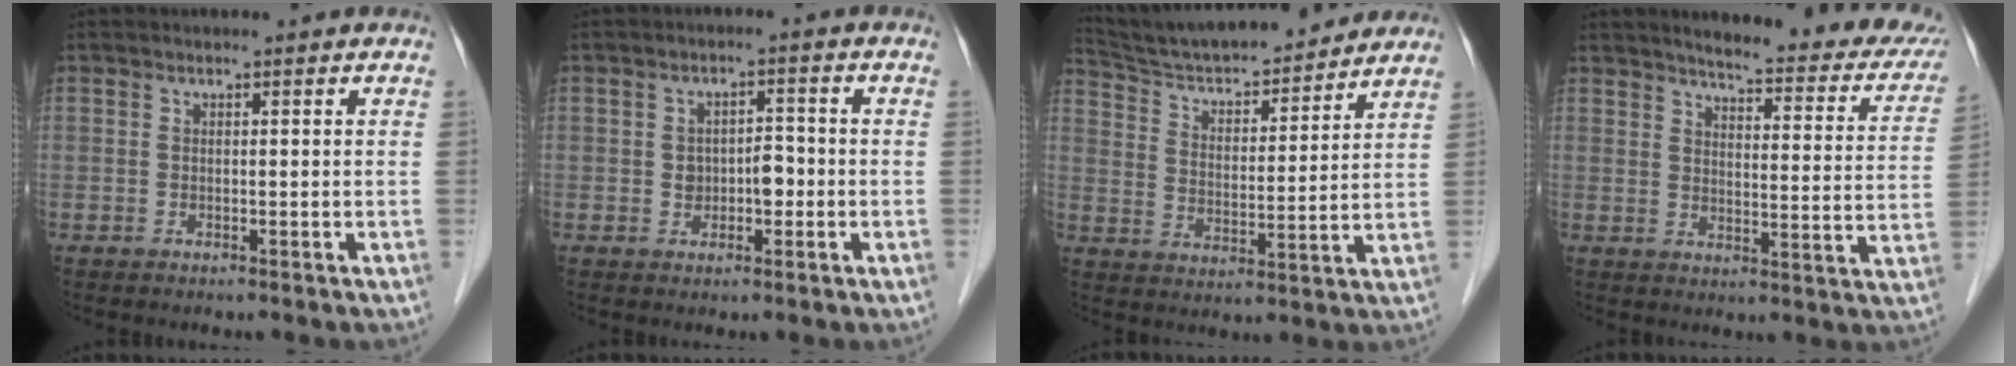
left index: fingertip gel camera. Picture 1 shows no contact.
{"total": 3.4, "force": [-0.6, 2.1, 2.6], "torque": [-0.039, 0.012, -0.006]}
{"total": 17.8, "force": [16.5, 2.6, 6.2], "torque": [-0.104, 0.014, 0.260]}
{"total": 20.0, "force": [17.2, 4.0, 9.4], "torque": [-0.096, -0.034, 0.190]}